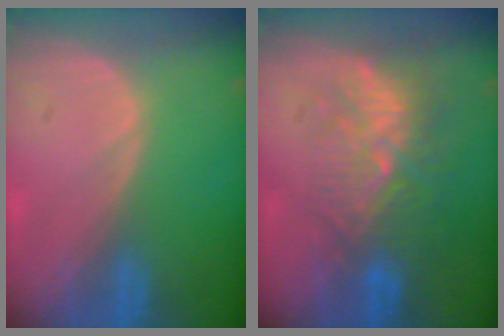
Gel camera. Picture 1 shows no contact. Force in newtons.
{"total": 9.1, "press": 8.4, "slide": 3.4}